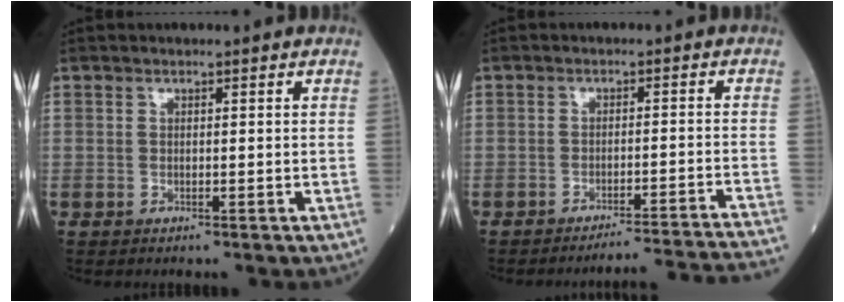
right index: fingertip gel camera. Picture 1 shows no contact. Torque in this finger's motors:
{"motor_torque": [-0.49, -0.09, -0.15, -0.02]}